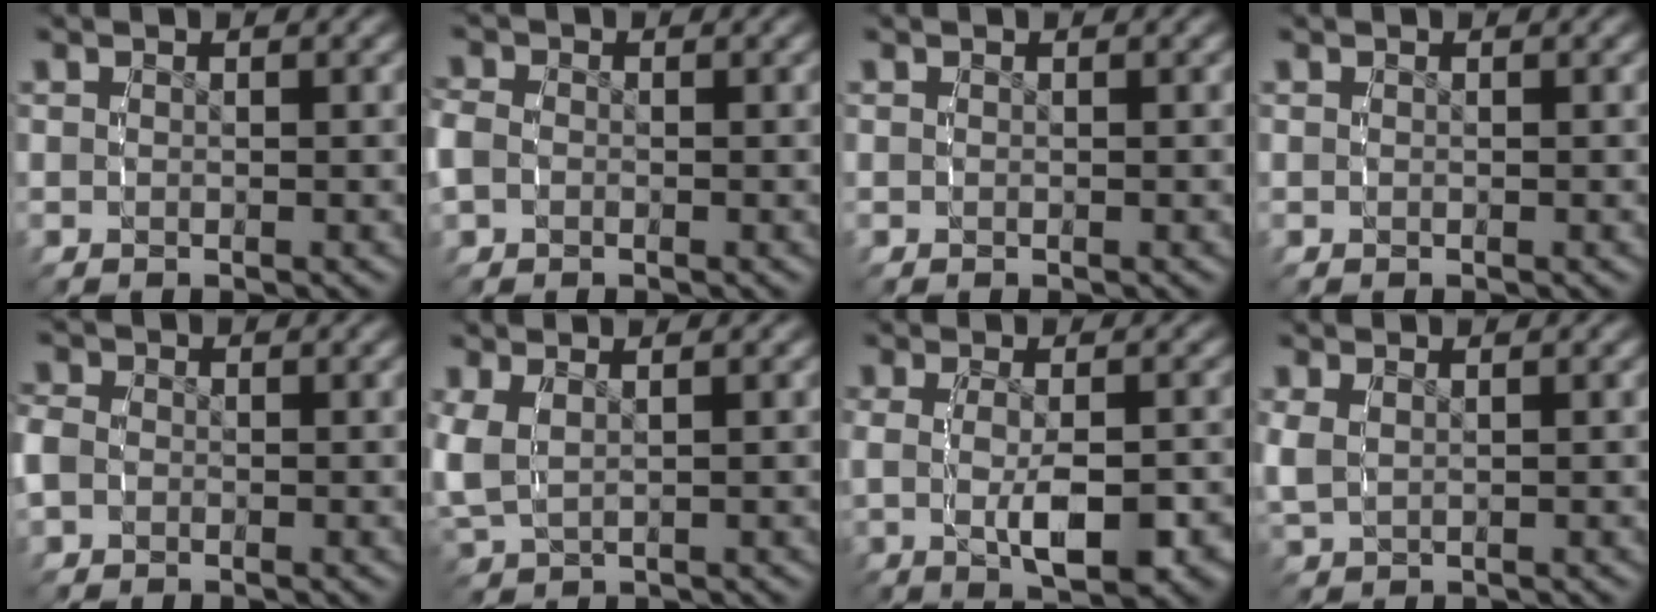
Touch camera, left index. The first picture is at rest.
{"total": 2.0, "force": [-0.3, 1.8, 0.9], "torque": [-0.037, -0.005, -0.004]}
{"total": 0.0}
{"total": 0.0}
{"total": 2.3, "force": [-0.3, 2.1, 0.9], "torque": [-0.038, -0.005, -0.006]}
{"total": 3.5, "force": [0.6, 2.7, 2.2], "torque": [-0.073, -0.012, 0.024]}
{"total": 5.6, "force": [-1.1, 2.4, 5.0], "torque": [-0.089, -0.015, -0.007]}
{"total": 1.8, "force": [0.6, 1.3, 1.2], "torque": [-0.039, -0.007, 0.023]}